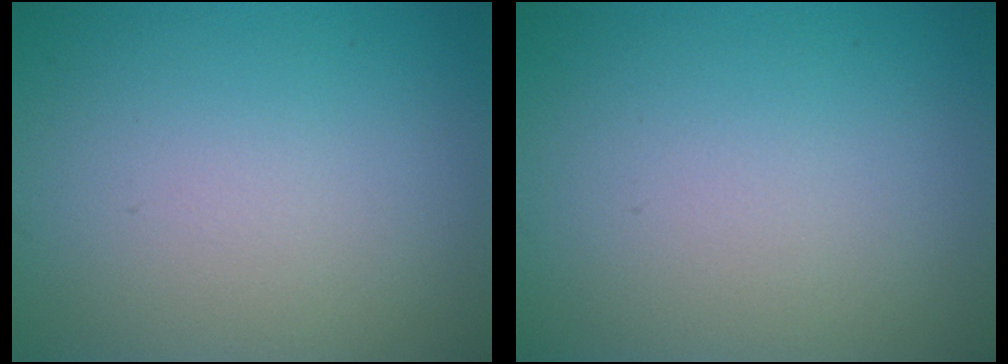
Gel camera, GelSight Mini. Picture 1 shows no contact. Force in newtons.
{"total": 0.0}